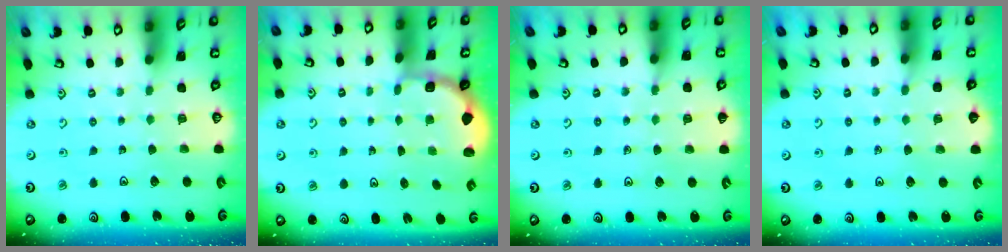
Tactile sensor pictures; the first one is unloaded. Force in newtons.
{"total": 1.9, "press": 1.8, "slide": 0.7}
{"total": 5.5, "press": 5.5, "slide": 0.8}
{"total": 2.5, "press": 2.5, "slide": 0.3}